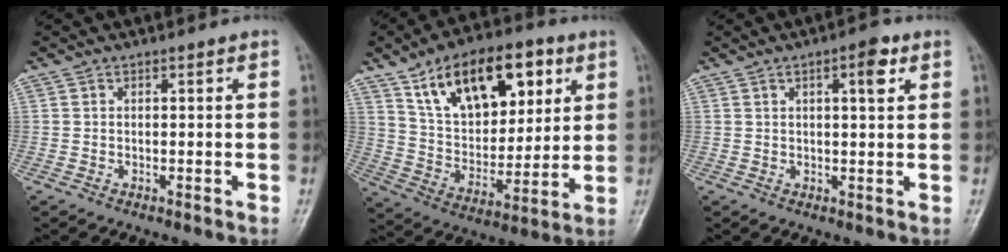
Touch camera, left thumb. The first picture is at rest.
{"total": 20.5, "force": [9.8, 11.3, 14.1], "torque": [-0.172, -0.032, 0.171]}
{"total": 4.2, "force": [1.9, 1.3, 3.6], "torque": [-0.046, -0.003, 0.025]}